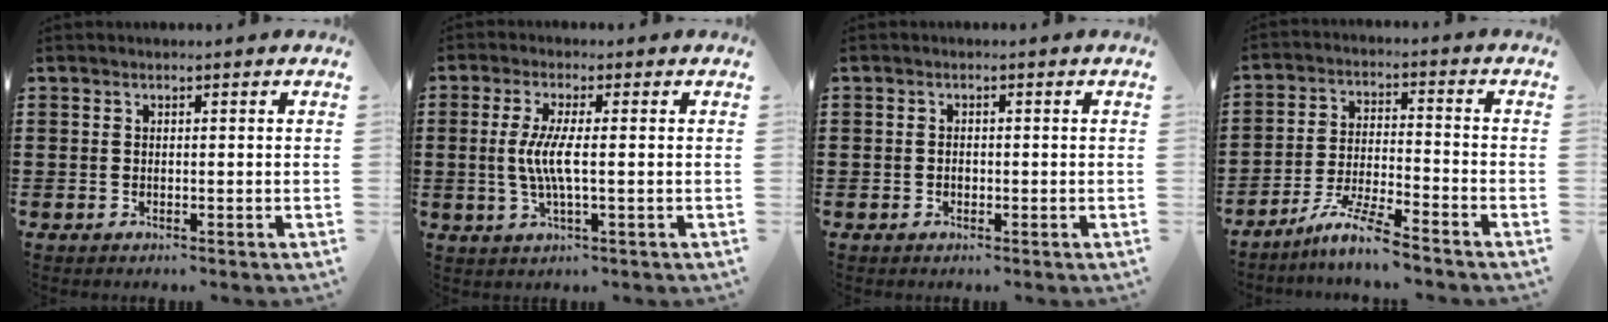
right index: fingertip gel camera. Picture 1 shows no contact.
{"total": 5.1, "force": [-0.2, 0.4, 5.1], "torque": [-0.114, -0.012, -0.014]}
{"total": 0.9, "force": [-0.3, 0.6, 0.6], "torque": [-0.014, 0.001, -0.005]}
{"total": 7.2, "force": [-6.3, -0.3, 3.5], "torque": [-0.077, -0.010, -0.122]}